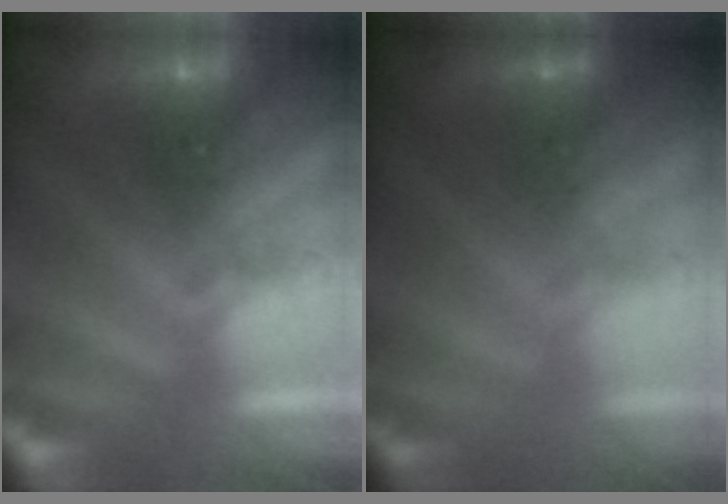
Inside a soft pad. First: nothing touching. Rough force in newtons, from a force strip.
{"total": 1.2}